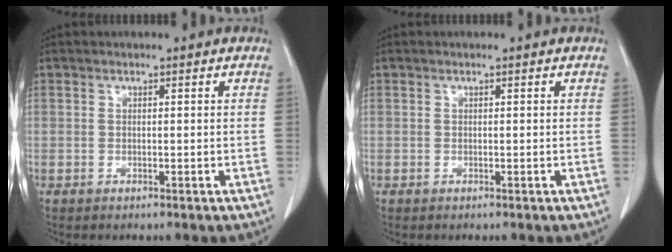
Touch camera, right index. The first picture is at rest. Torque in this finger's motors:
{"motor_torque": [0.00, 0.00, 0.00, 0.00]}